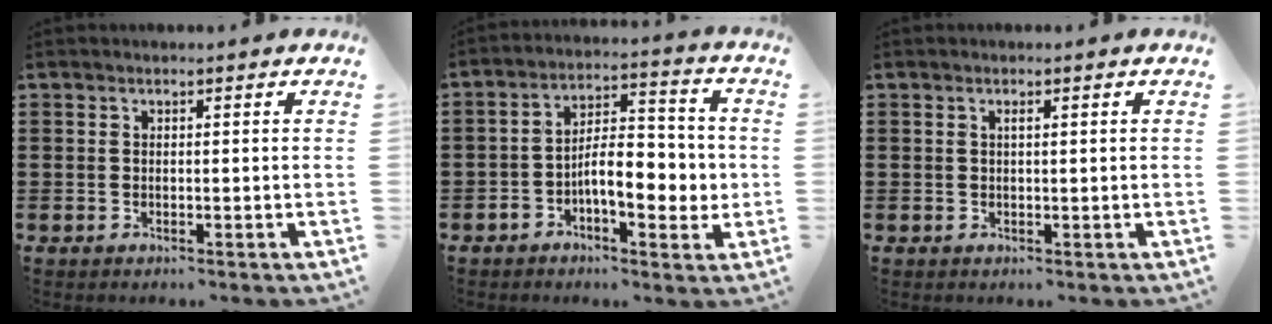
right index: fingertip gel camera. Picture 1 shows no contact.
{"total": 8.2, "force": [-1.9, 3.8, 7.1], "torque": [-0.100, 0.006, -0.039]}
{"total": 0.8, "force": [0.4, 0.0, 0.7], "torque": [-0.013, -0.001, 0.007]}